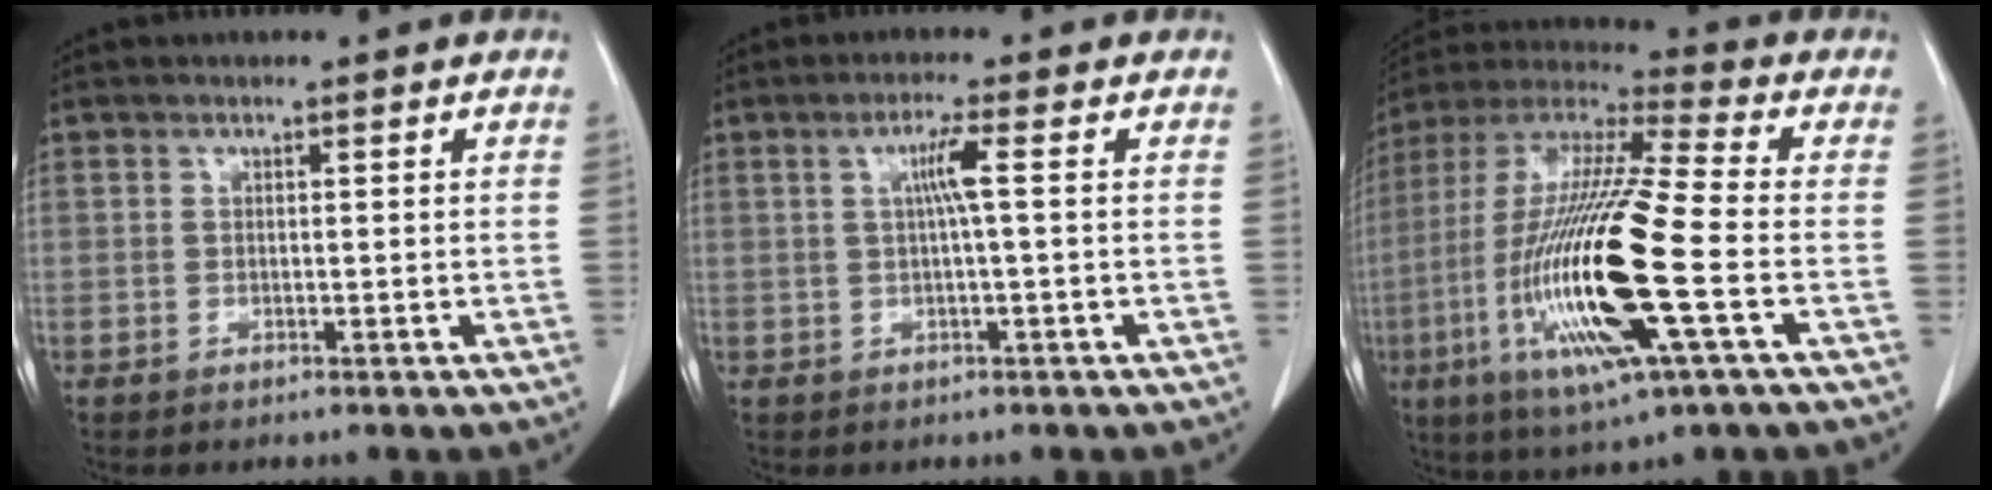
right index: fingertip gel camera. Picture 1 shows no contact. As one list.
[{"total": 3.4, "force": [0.5, -0.5, 3.3], "torque": [-0.064, 0.004, 0.009]}, {"total": 22.4, "force": [-5.6, 1.9, 21.6], "torque": [-0.472, -0.030, -0.109]}]